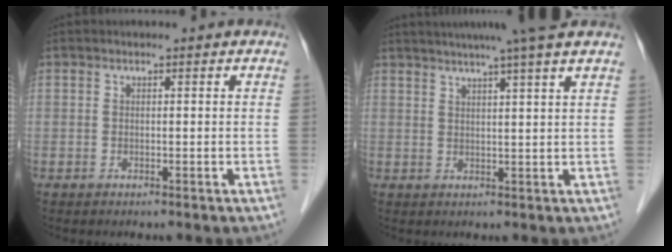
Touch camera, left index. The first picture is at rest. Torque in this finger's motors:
{"motor_torque": [0.22, -0.46, 0.37, 0.14]}